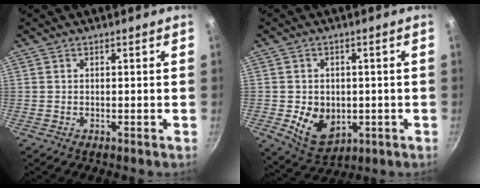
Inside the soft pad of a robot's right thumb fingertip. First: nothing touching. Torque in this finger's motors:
{"motor_torque": [-0.49, 0.74, 0.40, 0.46, 0.21]}